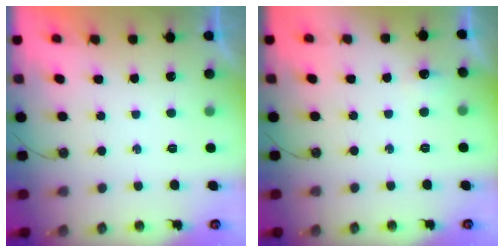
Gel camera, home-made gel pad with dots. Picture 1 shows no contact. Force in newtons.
{"total": 12.5, "press": 4.7, "slide": 11.6}